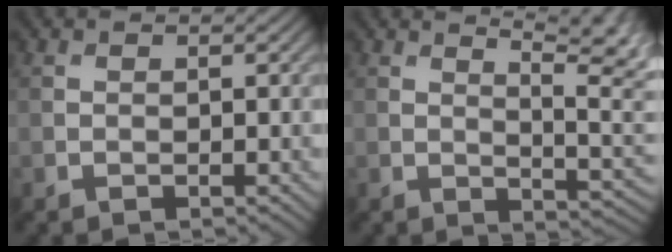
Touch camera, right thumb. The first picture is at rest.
{"total": 9.1, "force": [4.6, 2.5, 7.4], "torque": [-0.097, 0.017, 0.058]}